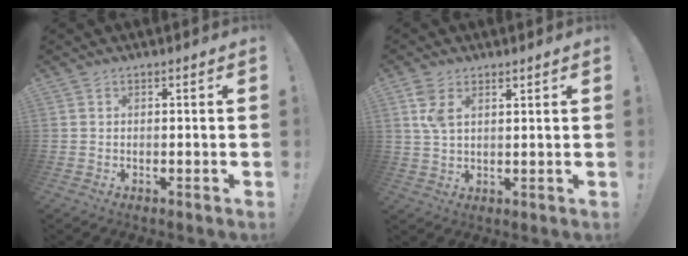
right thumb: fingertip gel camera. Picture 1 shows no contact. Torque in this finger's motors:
{"motor_torque": [-0.01, 0.04, 0.32, -0.16, 0.00]}